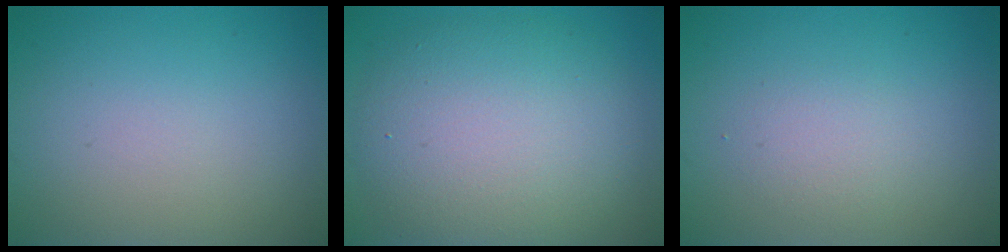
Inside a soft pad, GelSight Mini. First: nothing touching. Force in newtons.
{"total": 8.8, "press": 8.8, "slide": 0.7}
{"total": 1.6, "press": 1.6, "slide": 0.1}